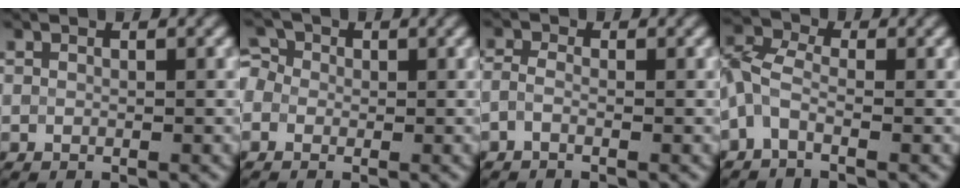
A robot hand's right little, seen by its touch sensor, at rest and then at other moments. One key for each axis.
{"total": 4.5, "fx": -0.1, "fy": 4.1, "fz": 1.8, "tx": -0.038, "ty": 0.027, "tz": -0.035}
{"total": 1.2, "fx": -0.7, "fy": 0.5, "fz": 0.8, "tx": -0.022, "ty": -0.002, "tz": -0.019}
{"total": 3.3, "fx": -1.3, "fy": 1.7, "fz": 2.4, "tx": -0.059, "ty": 0.008, "tz": -0.043}